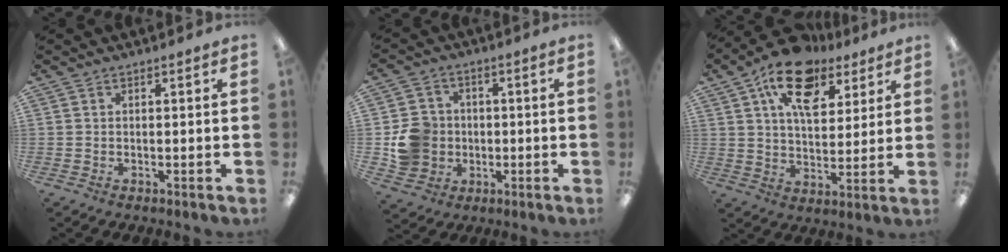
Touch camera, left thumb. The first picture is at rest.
{"total": 9.6, "force": [-0.9, 9.1, 2.9], "torque": [-0.066, 0.013, -0.008]}
{"total": 15.8, "force": [9.5, 8.8, 9.0], "torque": [-0.138, -0.042, 0.168]}